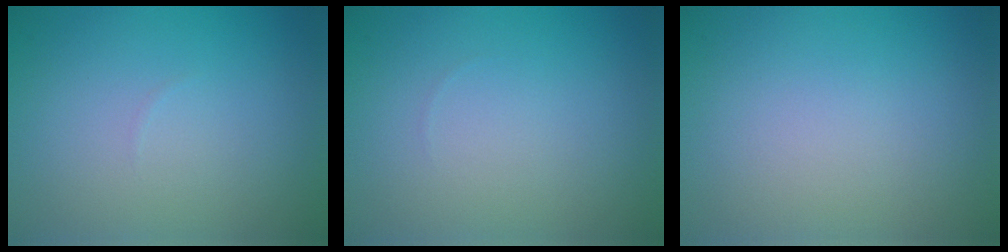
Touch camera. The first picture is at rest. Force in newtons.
{"total": 0.0}
{"total": 0.0}